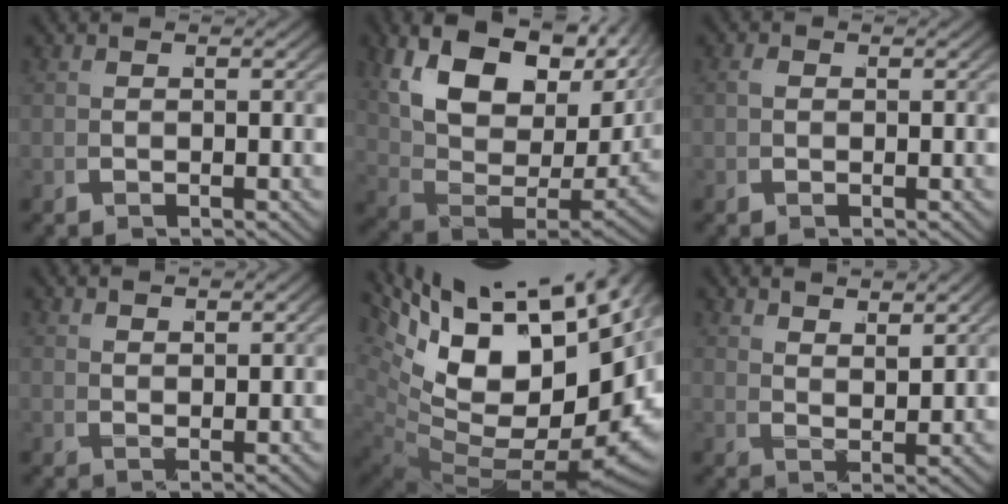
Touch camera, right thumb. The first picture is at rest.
{"total": 15.6, "force": [5.0, 8.8, 11.8], "torque": [-0.210, -0.011, 0.087]}
{"total": 0.5, "force": [0.2, 0.4, 0.3], "torque": [-0.009, -0.007, 0.005]}
{"total": 2.1, "force": [2.1, -0.2, 0.3], "torque": [0.003, 0.004, 0.044]}
{"total": 23.6, "force": [2.7, 15.3, 17.7], "torque": [-0.304, -0.043, 0.063]}
{"total": 3.5, "force": [3.3, 0.2, 1.2], "torque": [-0.010, 0.001, 0.068]}